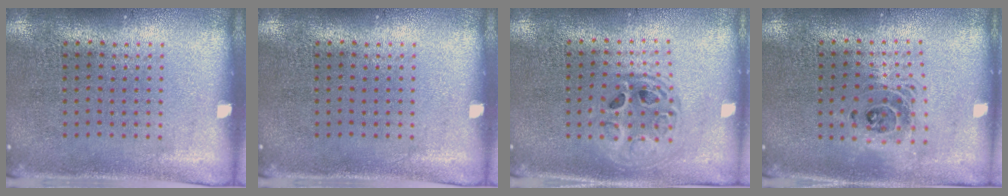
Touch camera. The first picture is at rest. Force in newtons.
{"total": 0.0}
{"total": 1.5, "press": 1.2, "slide": 0.8}
{"total": 1.5, "press": 1.2, "slide": 0.9}